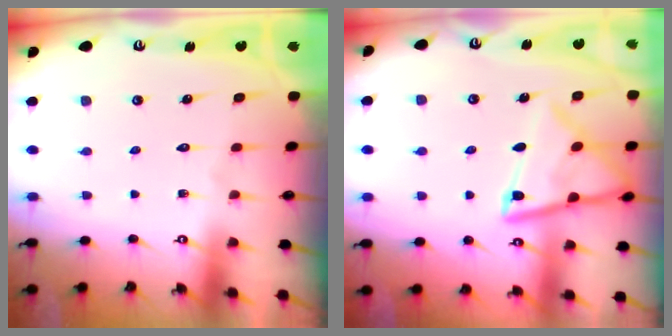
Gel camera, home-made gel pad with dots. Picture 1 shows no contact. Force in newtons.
{"total": 13.9, "press": 13.9, "slide": 1.4}